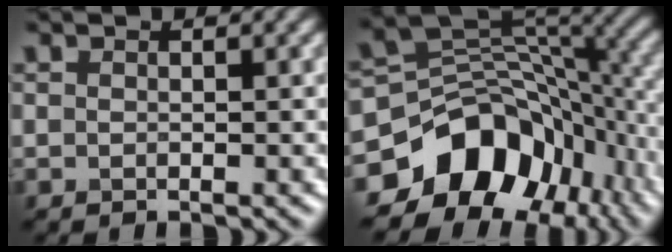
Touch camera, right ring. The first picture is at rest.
{"total": 12.4, "force": [-5.8, 8.9, 6.5], "torque": [-0.107, 0.002, -0.107]}